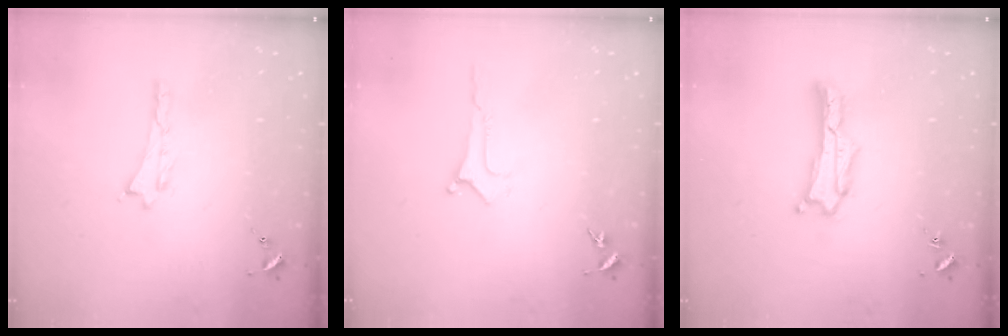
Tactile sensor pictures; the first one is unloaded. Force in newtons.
{"total": 0.0}
{"total": 1.7, "press": 1.7, "slide": 0.3}